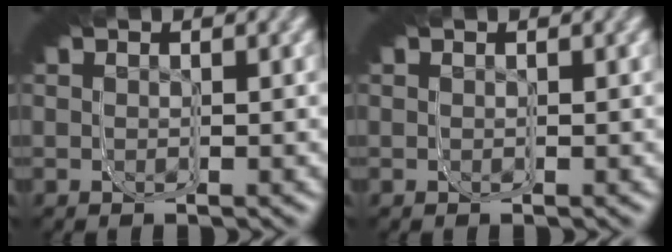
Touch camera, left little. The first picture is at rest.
{"total": 0.0}